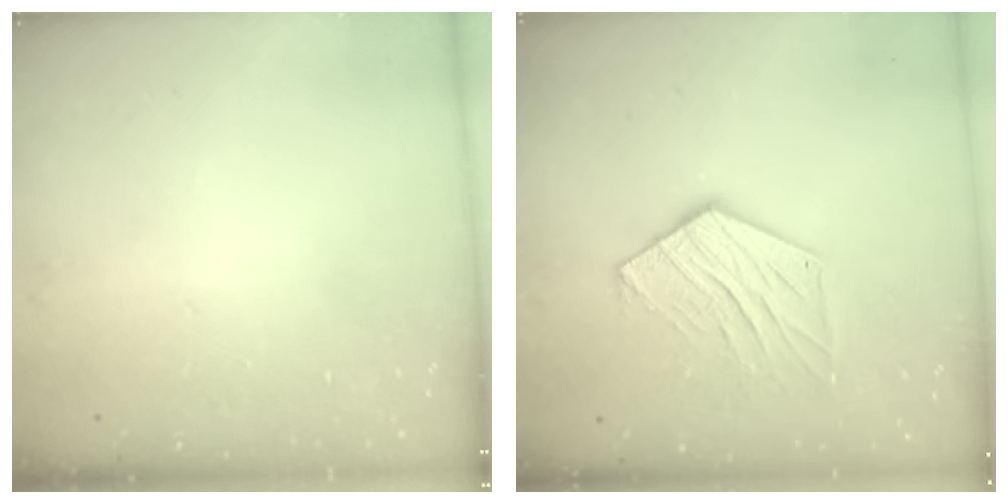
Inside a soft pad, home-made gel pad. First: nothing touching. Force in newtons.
{"total": 11.4, "press": 11.4, "slide": 1.0}